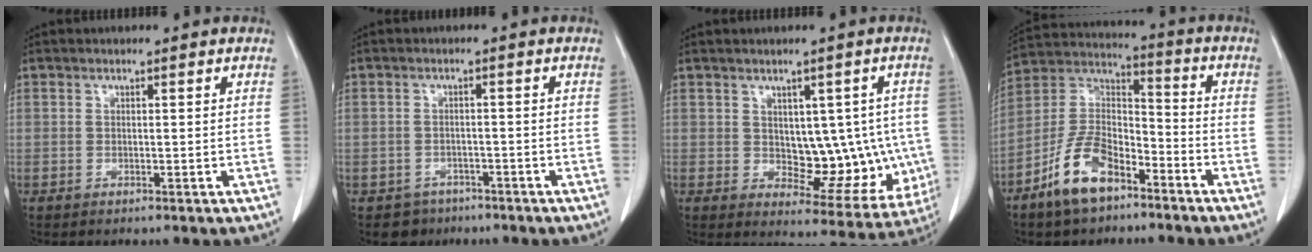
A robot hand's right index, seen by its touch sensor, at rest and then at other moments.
{"total": 3.5, "force": [-2.2, 2.7, -0.4], "torque": [0.005, 0.012, -0.029]}
{"total": 11.3, "force": [0.3, 6.5, 9.2], "torque": [-0.093, 0.013, 0.026]}
{"total": 11.9, "force": [-7.4, 5.6, 7.4], "torque": [-0.160, 0.010, -0.142]}